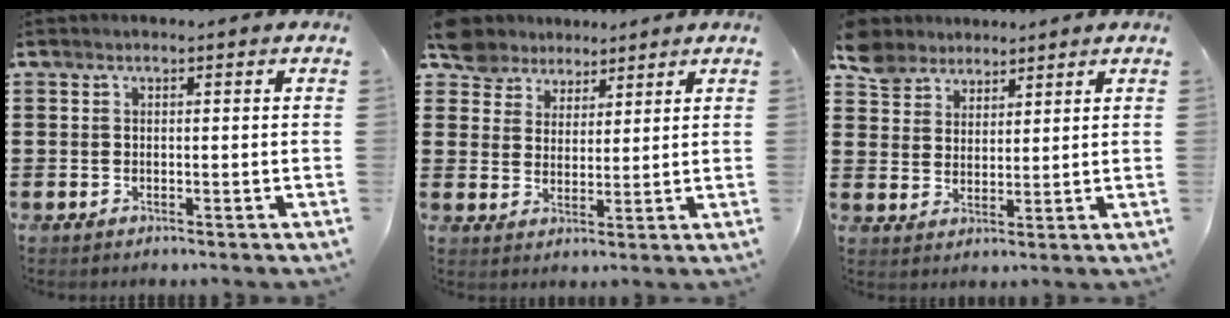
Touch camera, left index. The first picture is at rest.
{"total": 5.1, "force": [4.3, 2.7, 0.1], "torque": [-0.029, 0.001, 0.082]}
{"total": 5.3, "force": [4.5, 2.7, 0.5], "torque": [-0.034, -0.002, 0.088]}